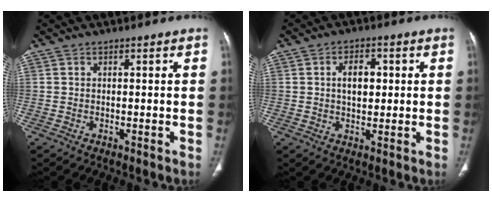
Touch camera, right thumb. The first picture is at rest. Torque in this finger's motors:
{"motor_torque": [0.31, 0.45, 0.31, -0.06, 0.07]}